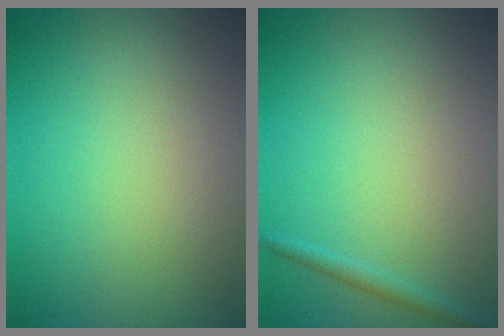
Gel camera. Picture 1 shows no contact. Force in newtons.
{"total": 1.0, "press": 1.0, "slide": 0.1}